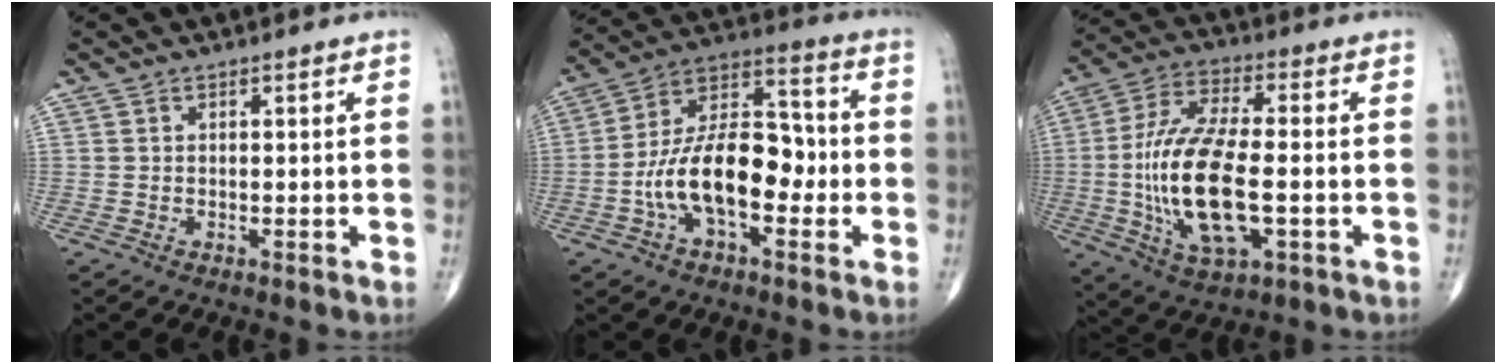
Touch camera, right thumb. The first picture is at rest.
{"total": 16.7, "force": [-3.8, 8.9, 13.7], "torque": [-0.229, 0.047, -0.073]}
{"total": 18.8, "force": [-2.7, 7.7, 16.9], "torque": [-0.346, 0.010, -0.043]}